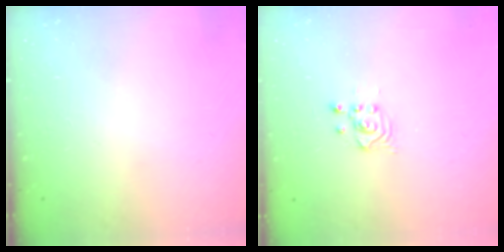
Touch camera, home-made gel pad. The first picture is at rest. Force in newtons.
{"total": 2.5, "press": 2.5, "slide": 0.3}